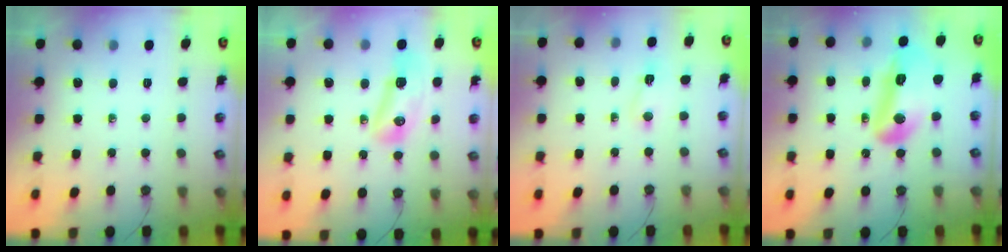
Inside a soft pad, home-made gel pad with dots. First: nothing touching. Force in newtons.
{"total": 12.7, "press": 11.2, "slide": 6.0}
{"total": 2.1, "press": 2.0, "slide": 0.5}
{"total": 13.8, "press": 13.7, "slide": 1.8}